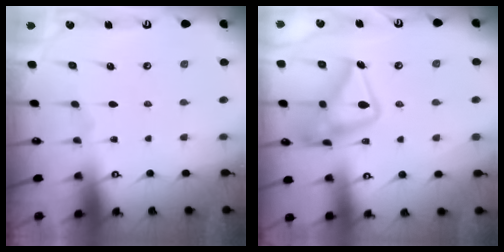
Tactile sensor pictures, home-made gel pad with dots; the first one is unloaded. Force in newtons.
{"total": 18.6, "press": 18.6, "slide": 1.3}